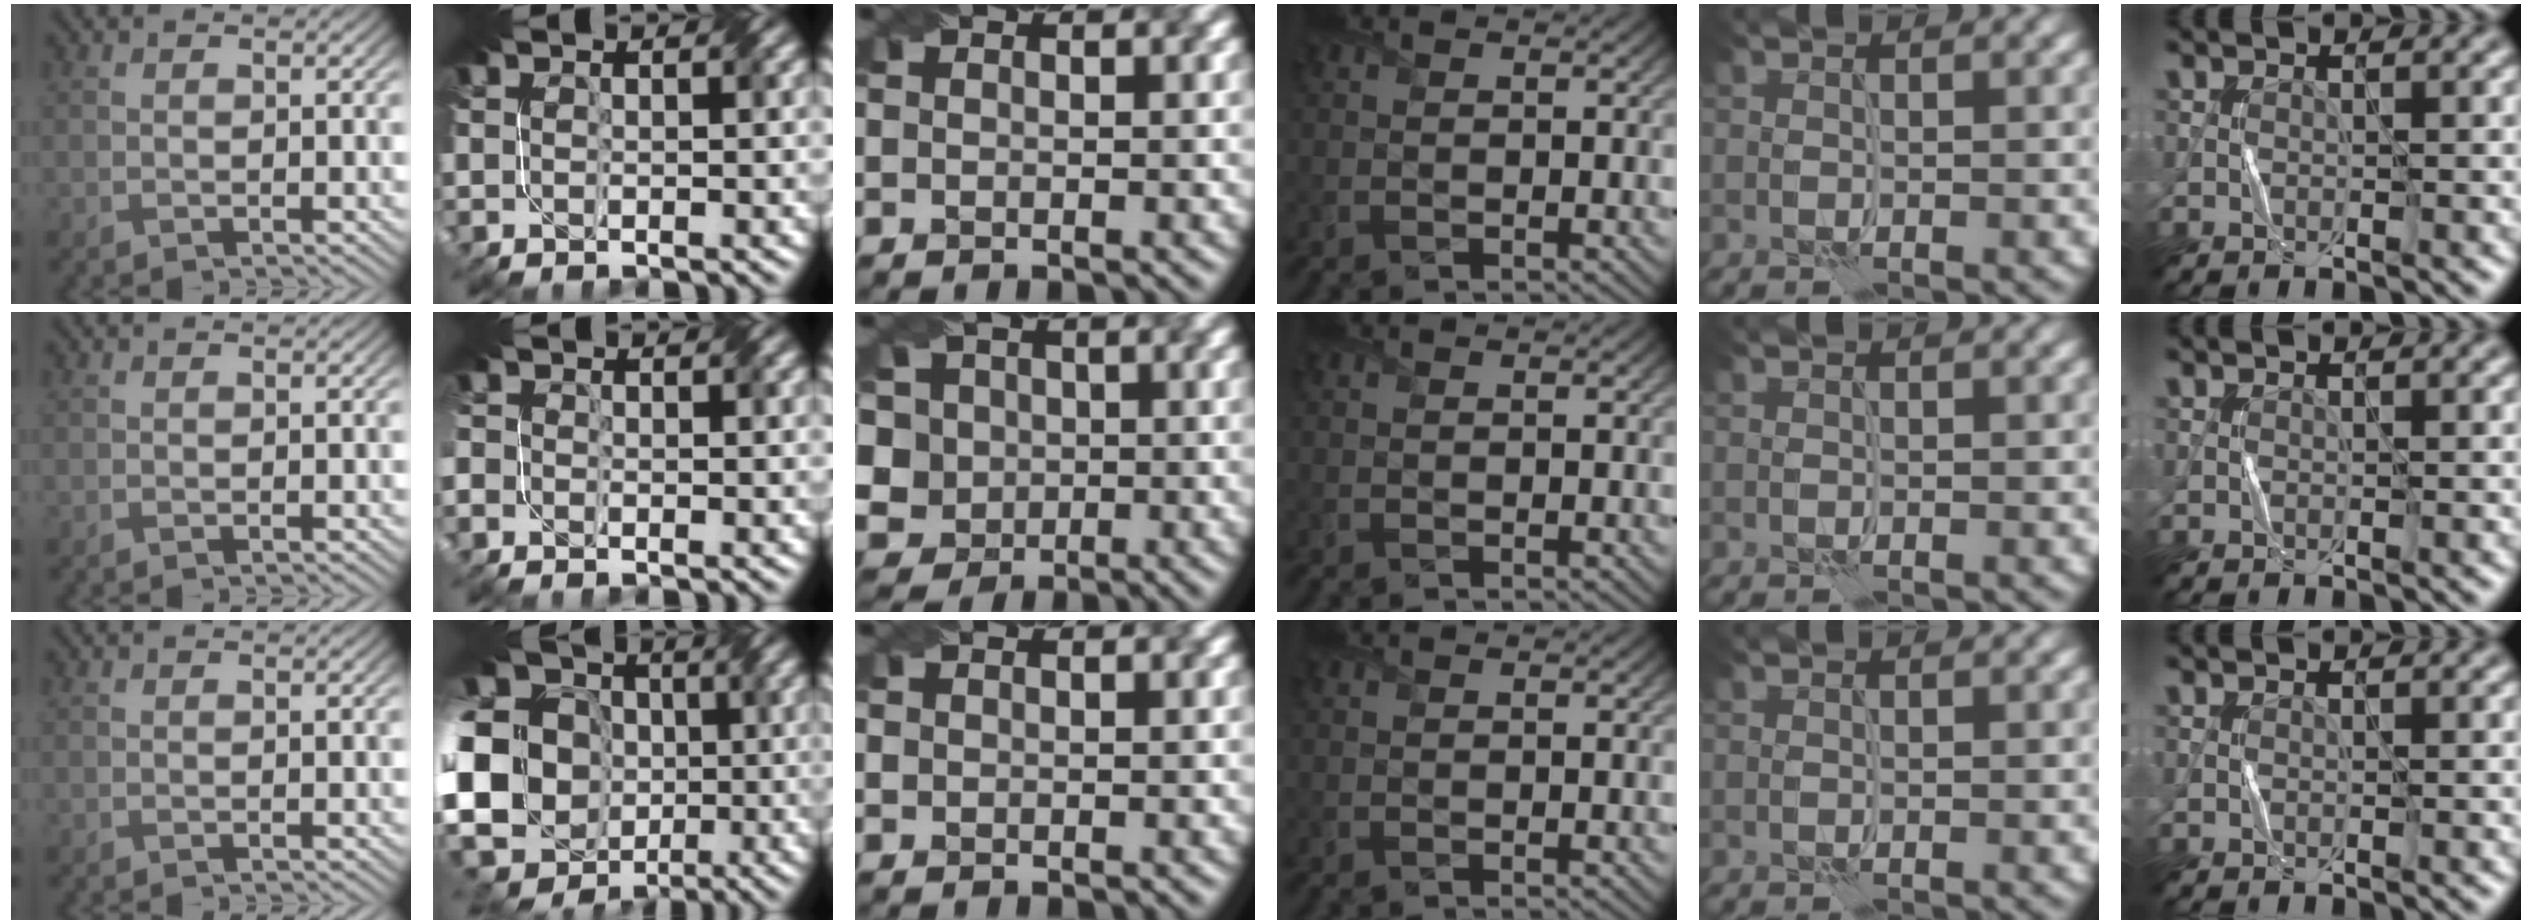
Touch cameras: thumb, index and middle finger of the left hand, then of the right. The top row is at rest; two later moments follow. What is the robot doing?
{"motion": "fold", "object": "paper"}